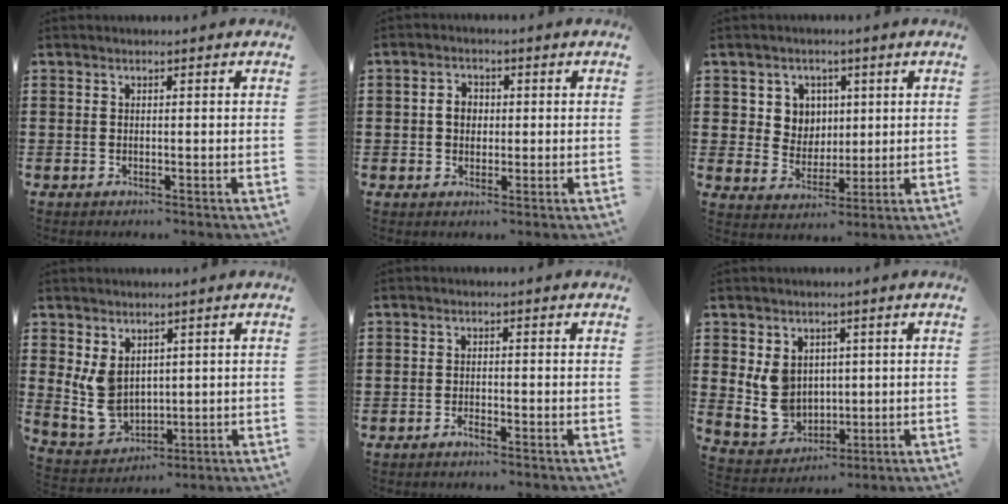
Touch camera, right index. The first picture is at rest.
{"total": 2.9, "force": [0.1, 2.3, 1.8], "torque": [-0.041, 0.011, 0.000]}
{"total": 5.4, "force": [2.0, 4.9, 1.0], "torque": [-0.046, 0.016, 0.037]}
{"total": 6.1, "force": [2.3, 4.4, 3.5], "torque": [-0.103, -0.003, 0.042]}
{"total": 1.3, "force": [-1.2, 0.0, 0.6], "torque": [-0.012, -0.004, -0.023]}
{"total": 6.9, "force": [1.5, 5.9, 3.2], "torque": [-0.087, 0.007, 0.027]}